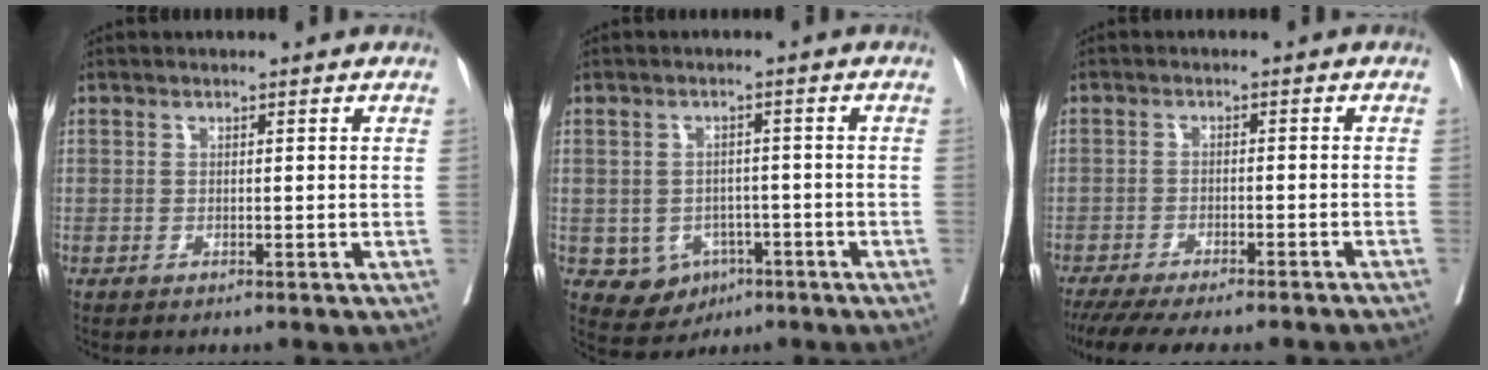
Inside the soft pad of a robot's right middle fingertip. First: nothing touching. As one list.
[{"total": 5.7, "force": [-2.2, 4.9, 1.8], "torque": [-0.023, 0.005, -0.021]}, {"total": 16.0, "force": [-14.1, 2.2, 7.3], "torque": [-0.118, -0.026, -0.188]}]